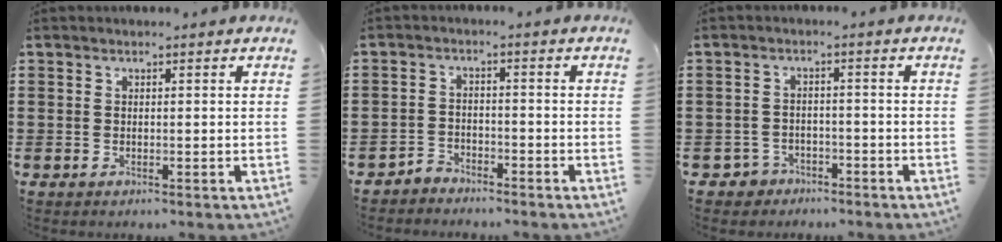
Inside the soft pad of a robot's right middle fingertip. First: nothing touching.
{"total": 2.7, "force": [-2.7, 0.4, -0.2], "torque": [-0.008, 0.000, -0.058]}
{"total": 2.4, "force": [-2.2, 1.0, 0.0], "torque": [-0.009, 0.000, -0.047]}